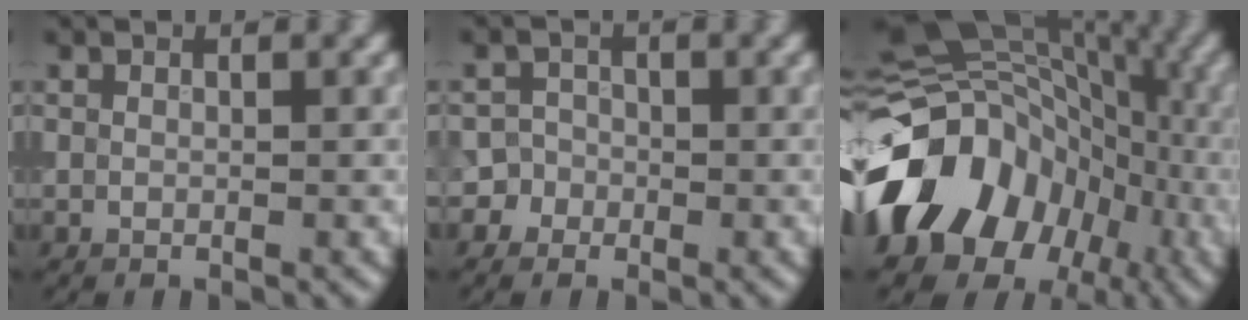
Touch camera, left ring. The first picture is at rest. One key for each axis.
{"total": 3.2, "fx": -1.6, "fy": 2.8, "fz": 0.2, "tx": 0.032, "ty": 0.009, "tz": -0.041}
{"total": 13.8, "fx": -3.7, "fy": 10.8, "fz": 7.7, "tx": -0.135, "ty": 0.014, "tz": -0.088}